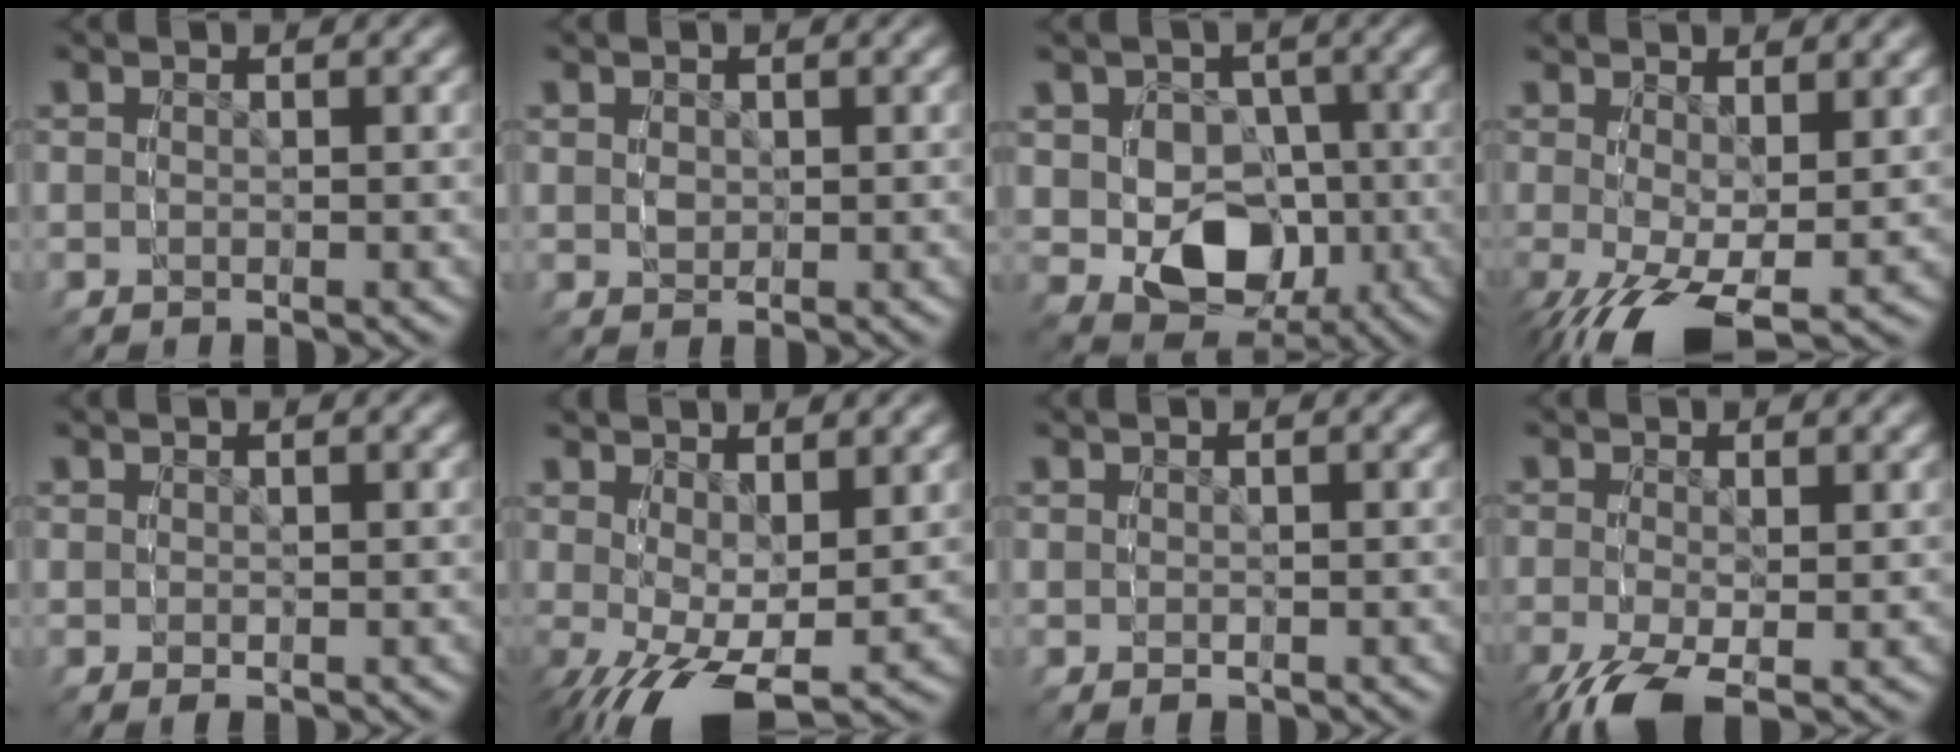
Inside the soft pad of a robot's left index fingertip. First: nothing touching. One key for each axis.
{"total": 2.3, "fx": 1.0, "fy": 2.0, "fz": 0.7, "tx": -0.005, "ty": -0.005, "tz": 0.020}
{"total": 9.5, "fx": -0.1, "fy": 9.0, "fz": 3.1, "tx": -0.081, "ty": -0.044, "tz": 0.010}
{"total": 3.4, "fx": -0.6, "fy": 2.9, "fz": 1.7, "tx": -0.020, "ty": -0.015, "tz": -0.004}
{"total": 1.2, "fx": 0.8, "fy": 0.8, "fz": 0.5, "tx": -0.001, "ty": 0.002, "tz": 0.014}
{"total": 4.7, "fx": 1.2, "fy": 3.4, "fz": 3.0, "tx": -0.038, "ty": -0.004, "tz": 0.025}
{"total": 1.5, "fx": 0.6, "fy": 1.3, "fz": 0.4, "tx": -0.005, "ty": -0.004, "tz": 0.013}
{"total": 1.0, "fx": -0.7, "fy": 0.5, "fz": -0.5, "tx": 0.015, "ty": -0.009, "tz": -0.006}